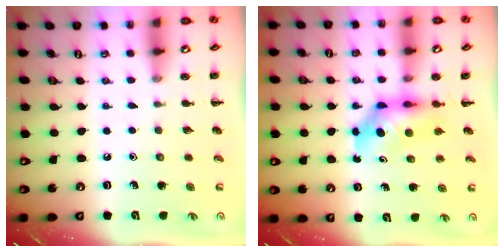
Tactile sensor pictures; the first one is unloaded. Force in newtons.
{"total": 5.2, "press": 5.1, "slide": 0.8}